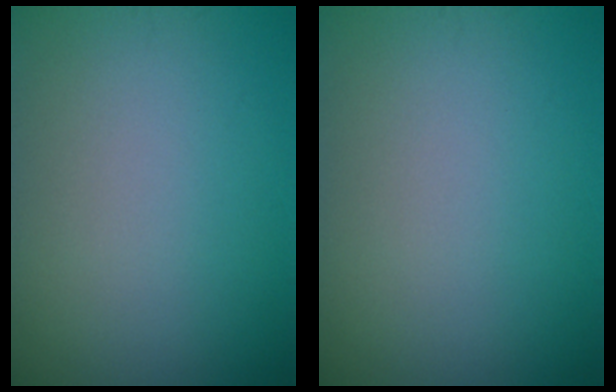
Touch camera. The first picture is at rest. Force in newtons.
{"total": 0.0}